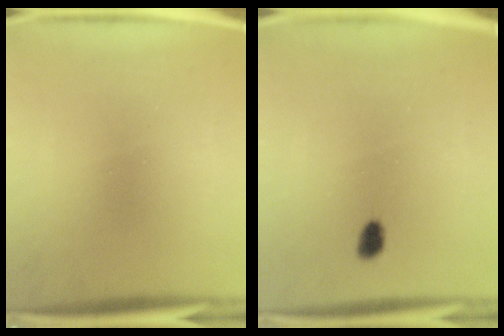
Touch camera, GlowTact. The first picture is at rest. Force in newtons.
{"total": 2.2}